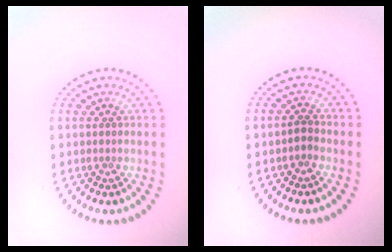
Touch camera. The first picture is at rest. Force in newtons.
{"total": 1.1, "press": 0.8, "slide": 0.7}